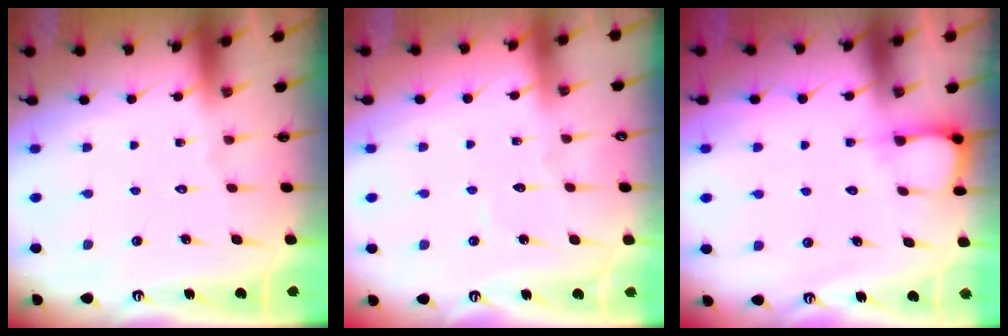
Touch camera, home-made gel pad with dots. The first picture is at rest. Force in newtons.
{"total": 2.4, "press": 2.4, "slide": 0.3}
{"total": 4.7, "press": 4.6, "slide": 0.4}